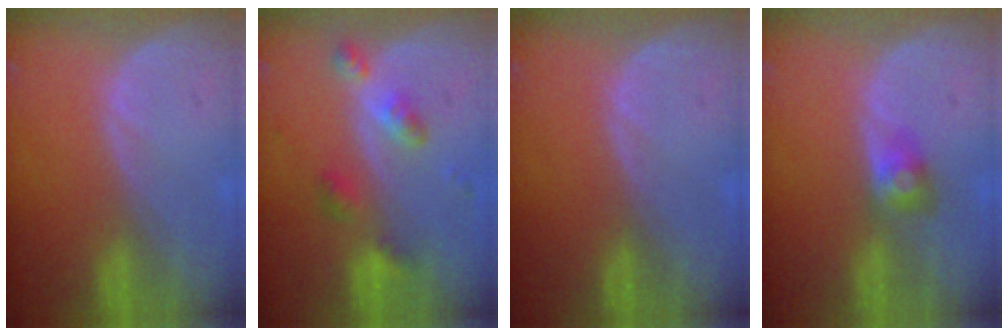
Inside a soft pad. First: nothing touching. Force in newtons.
{"total": 5.6, "press": 4.9, "slide": 2.7}
{"total": 0.0}
{"total": 2.9, "press": 2.8, "slide": 0.1}